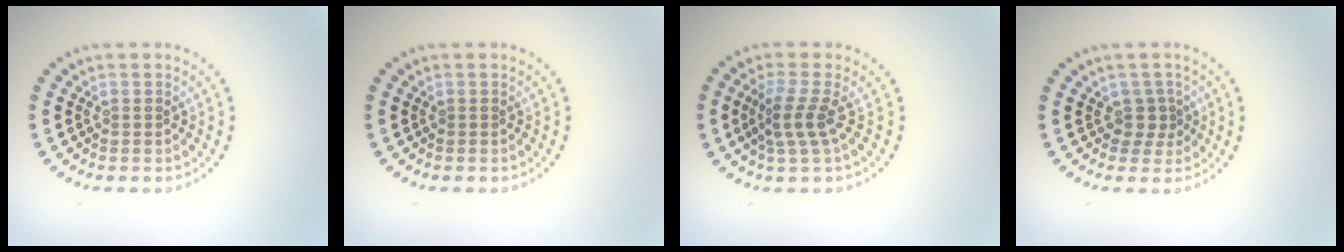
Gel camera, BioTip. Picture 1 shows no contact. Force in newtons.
{"total": 0.0}
{"total": 2.5, "press": 2.0, "slide": 1.5}
{"total": 1.6, "press": 1.2, "slide": 1.1}